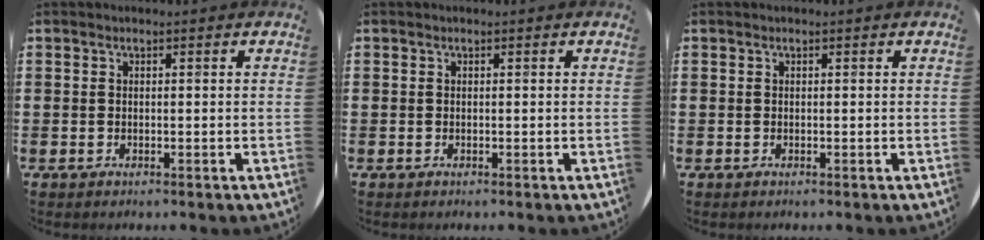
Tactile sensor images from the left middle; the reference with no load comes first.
{"total": 0.0}
{"total": 0.0}